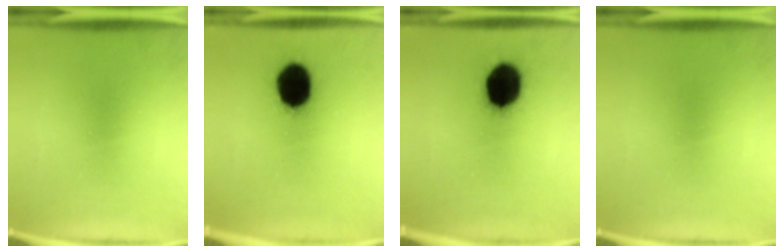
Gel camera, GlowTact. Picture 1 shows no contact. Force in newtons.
{"total": 15.2}
{"total": 15.6}
{"total": 0.0}